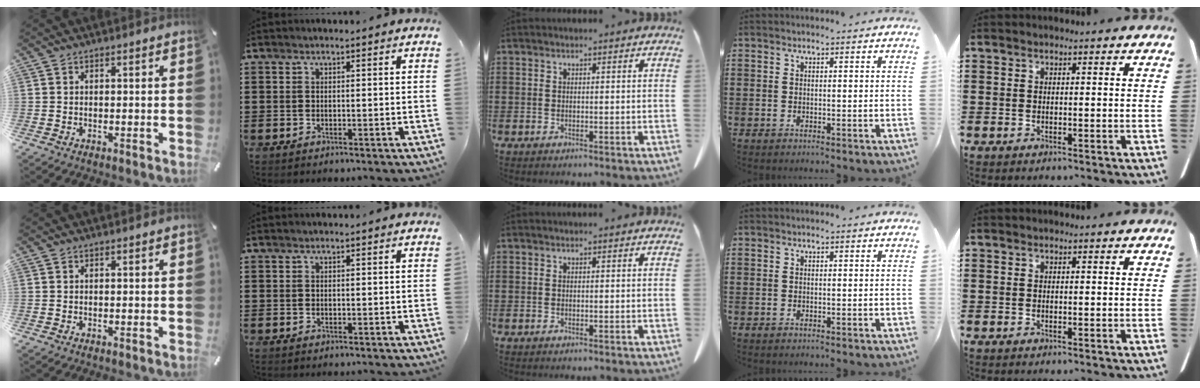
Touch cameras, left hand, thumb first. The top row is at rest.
{}